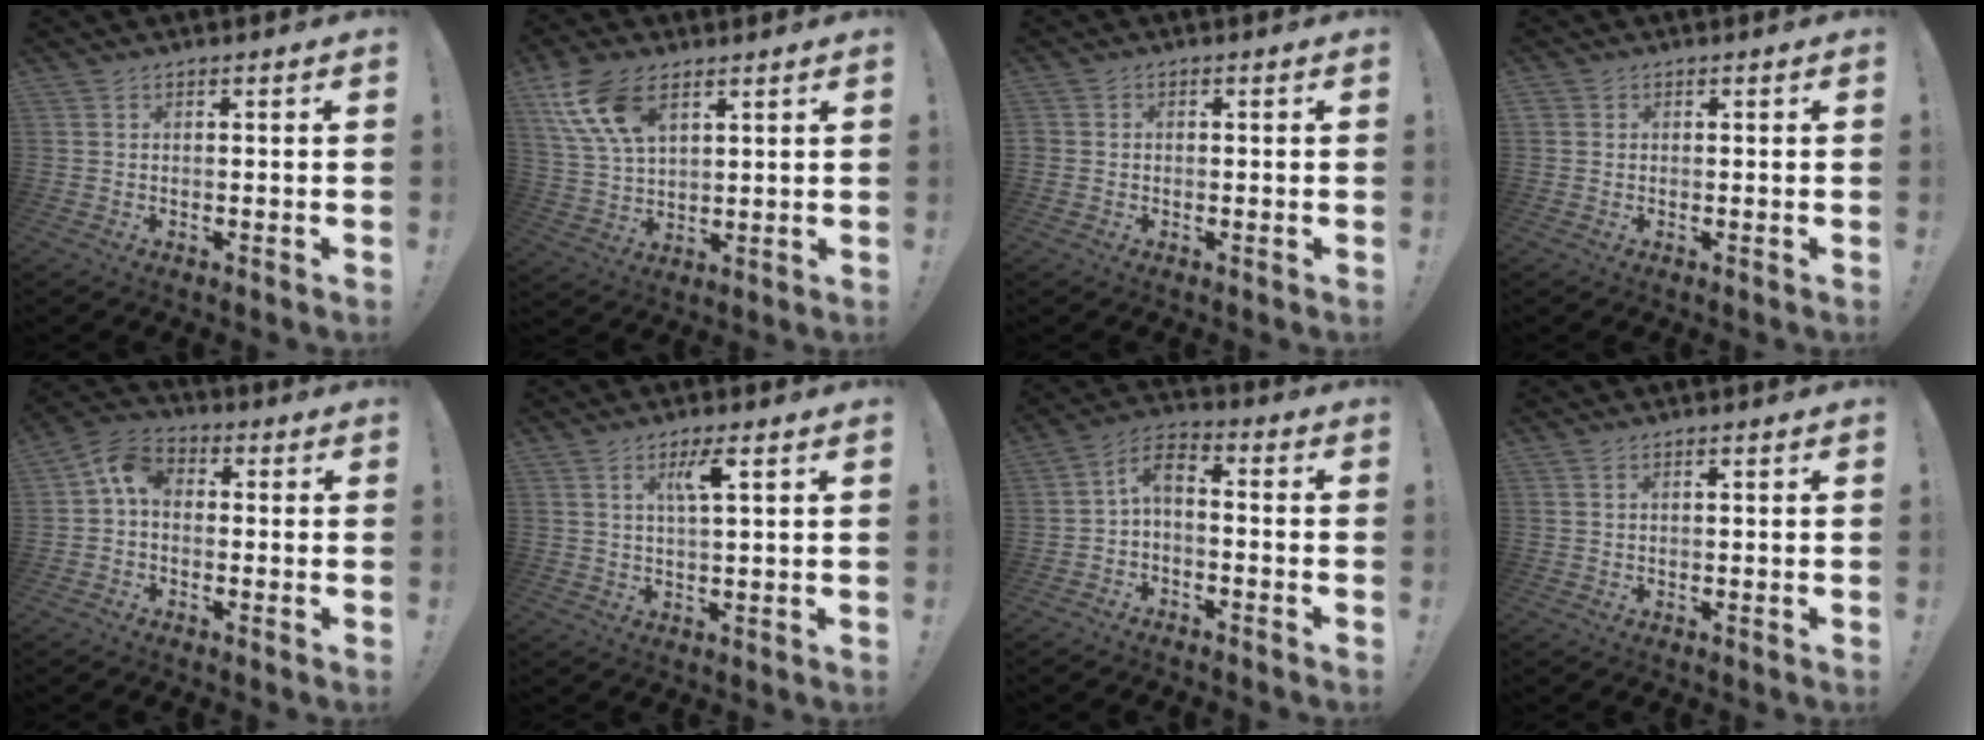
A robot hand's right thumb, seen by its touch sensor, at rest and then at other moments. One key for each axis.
{"total": 14.2, "fx": 7.5, "fy": 8.0, "fz": 9.0, "tx": -0.175, "ty": -0.023, "tz": 0.144}
{"total": 1.1, "fx": -0.4, "fy": 1.0, "fz": 0.3, "tx": -0.007, "ty": 0.004, "tz": -0.006}
{"total": 1.1, "fx": 0.6, "fy": 1.0, "fz": 0.0, "tx": 0.000, "ty": 0.002, "tz": 0.010}
{"total": 7.2, "fx": 0.3, "fy": 5.2, "fz": 5.1, "tx": -0.094, "ty": 0.014, "tz": 0.012}
{"total": 5.6, "fx": 2.8, "fy": 0.6, "fz": 4.8, "tx": -0.079, "ty": -0.005, "tz": 0.040}
{"total": 4.8, "fx": -1.5, "fy": 2.4, "fz": 3.9, "tx": -0.088, "ty": 0.005, "tz": -0.027}
{"total": 0.8, "fx": 0.6, "fy": 0.0, "fz": 0.6, "tx": -0.006, "ty": -0.002, "tz": 0.009}